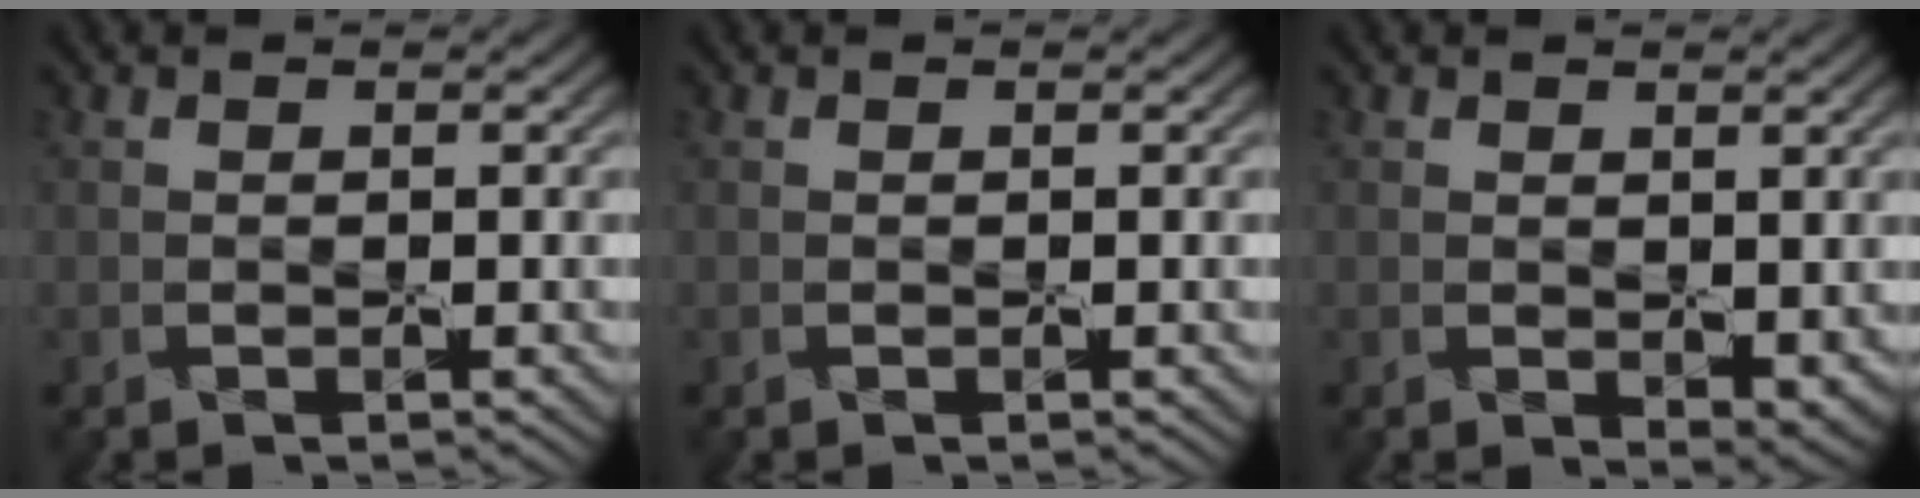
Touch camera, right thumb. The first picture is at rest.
{"total": 0.0}
{"total": 2.2, "force": [0.6, 1.2, 1.7], "torque": [-0.031, -0.012, 0.018]}